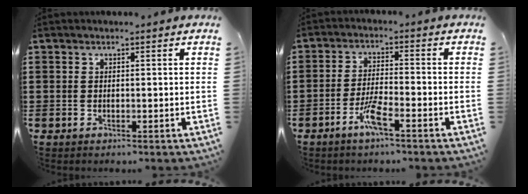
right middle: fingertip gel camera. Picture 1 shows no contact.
{"total": 4.5, "force": [-2.8, 0.5, 3.5], "torque": [-0.080, -0.004, -0.054]}